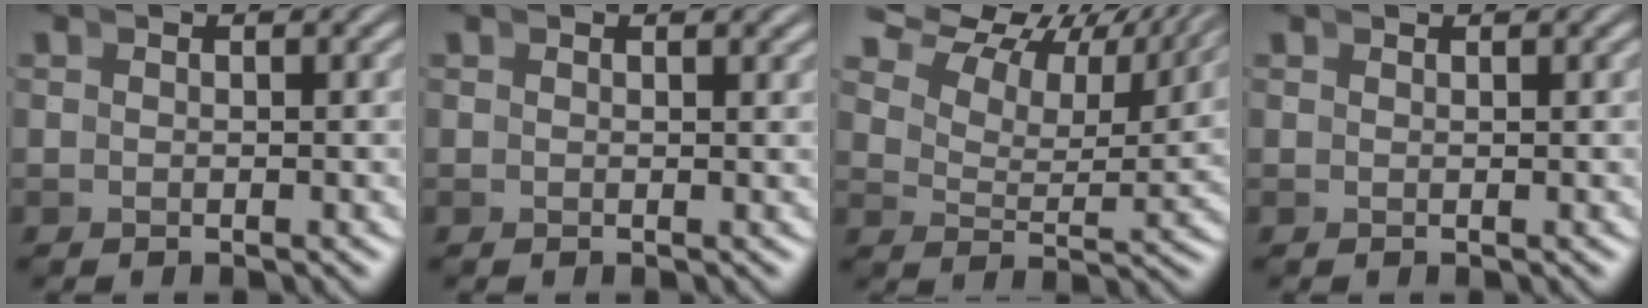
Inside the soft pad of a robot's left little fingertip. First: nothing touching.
{"total": 0.5, "force": [0.5, -0.2, 0.0], "torque": [0.001, 0.001, 0.007]}
{"total": 8.6, "force": [6.1, 4.0, 4.5], "torque": [-0.079, 0.023, 0.083]}
{"total": 0.7, "force": [0.5, -0.5, -0.2], "torque": [0.014, 0.005, 0.010]}